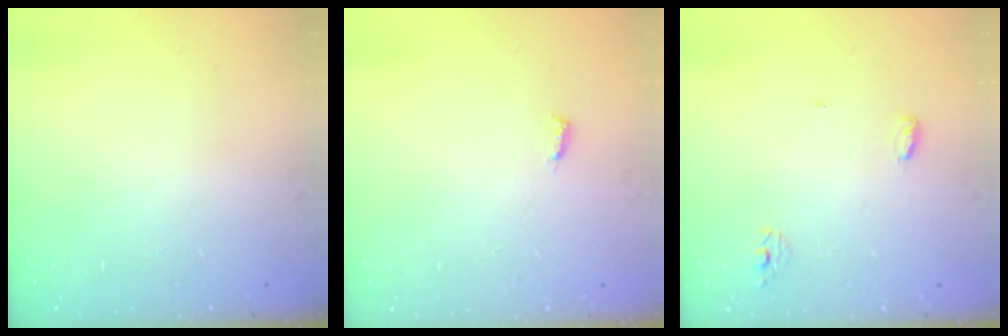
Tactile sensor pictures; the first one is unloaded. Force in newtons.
{"total": 3.1, "press": 3.1, "slide": 0.2}
{"total": 5.2, "press": 4.4, "slide": 2.7}